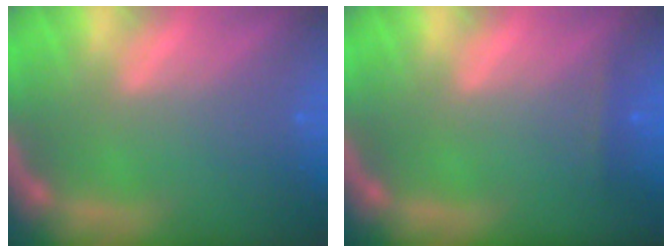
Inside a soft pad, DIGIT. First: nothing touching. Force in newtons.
{"total": 0.9}